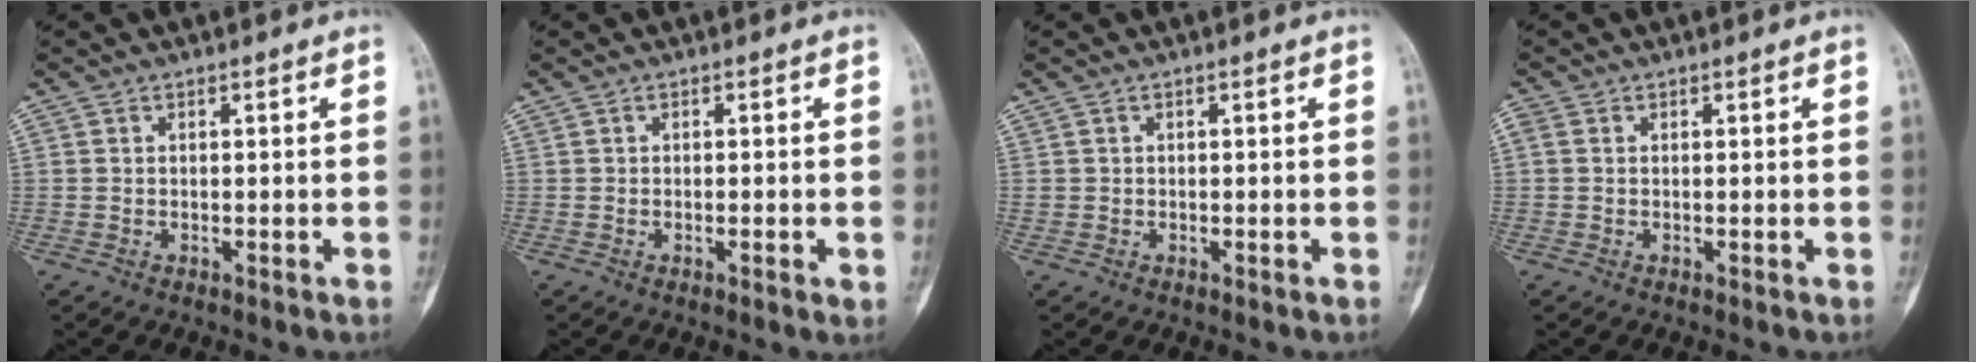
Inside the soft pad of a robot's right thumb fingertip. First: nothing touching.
{"total": 1.8, "force": [-0.4, 0.5, 1.7], "torque": [-0.024, -0.003, -0.006]}
{"total": 0.6, "force": [0.0, 0.6, 0.2], "torque": [-0.001, 0.002, 0.000]}
{"total": 1.1, "force": [0.2, 0.7, 0.9], "torque": [-0.027, 0.002, 0.000]}